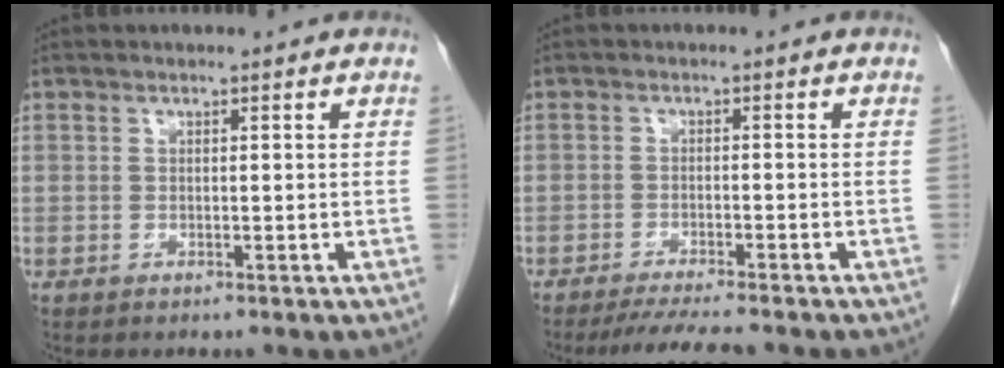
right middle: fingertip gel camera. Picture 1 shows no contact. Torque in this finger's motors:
{"motor_torque": [0.10, -0.06, 0.02, 0.02]}